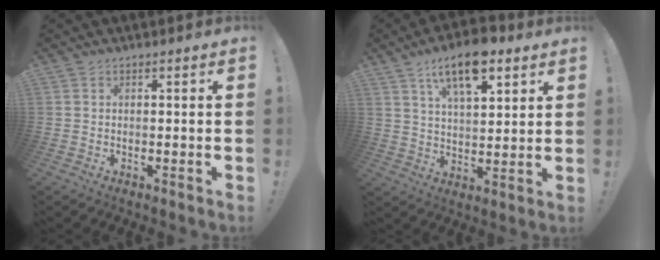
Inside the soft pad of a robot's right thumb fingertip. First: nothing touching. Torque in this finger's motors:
{"motor_torque": [1.48, 1.55, 0.48, 0.39, 0.06]}